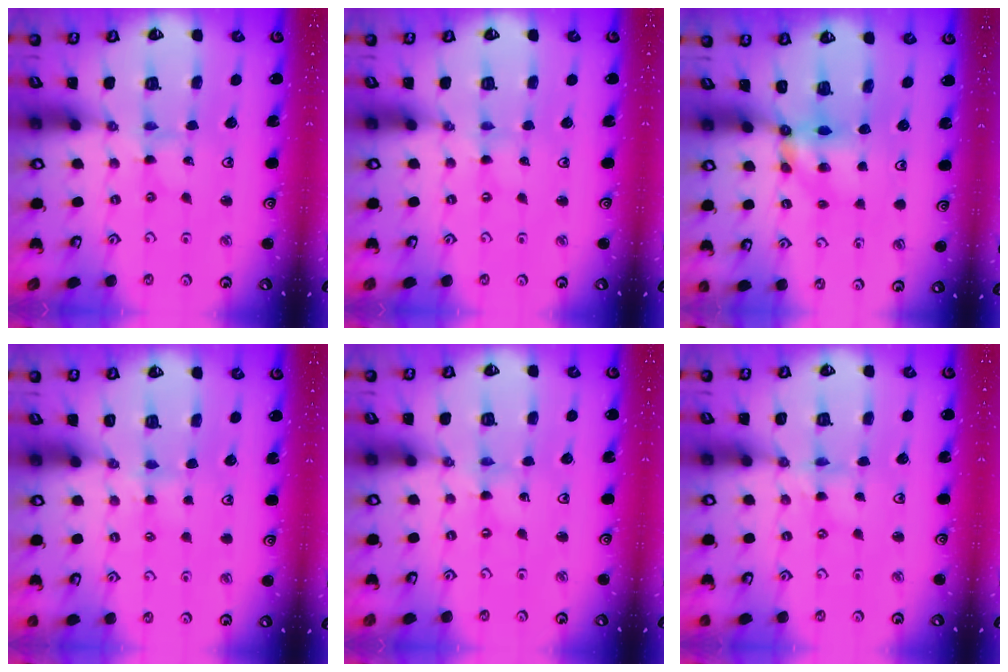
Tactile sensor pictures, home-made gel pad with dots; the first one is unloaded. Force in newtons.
{"total": 0.0}
{"total": 5.7, "press": 5.7, "slide": 0.1}
{"total": 4.3, "press": 4.2, "slide": 0.6}
{"total": 0.0}
{"total": 1.6, "press": 1.6, "slide": 0.2}